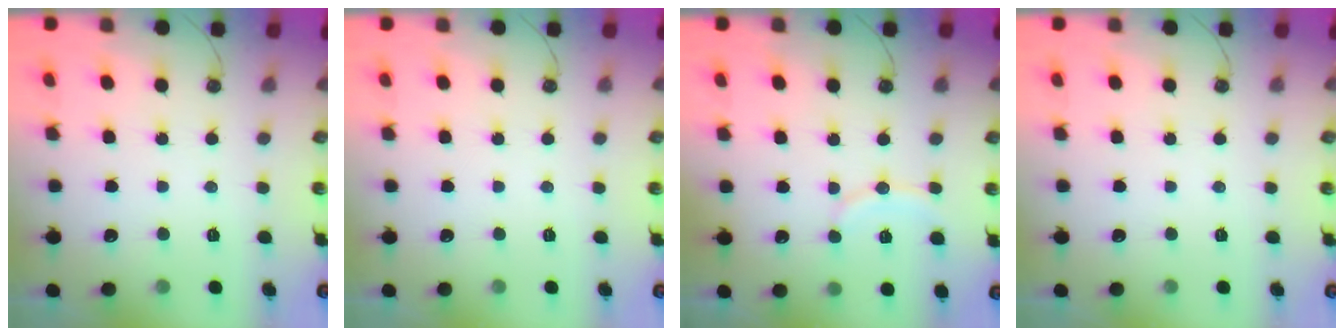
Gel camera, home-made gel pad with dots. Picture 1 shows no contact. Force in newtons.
{"total": 0.0}
{"total": 8.2, "press": 8.0, "slide": 1.6}
{"total": 0.0}